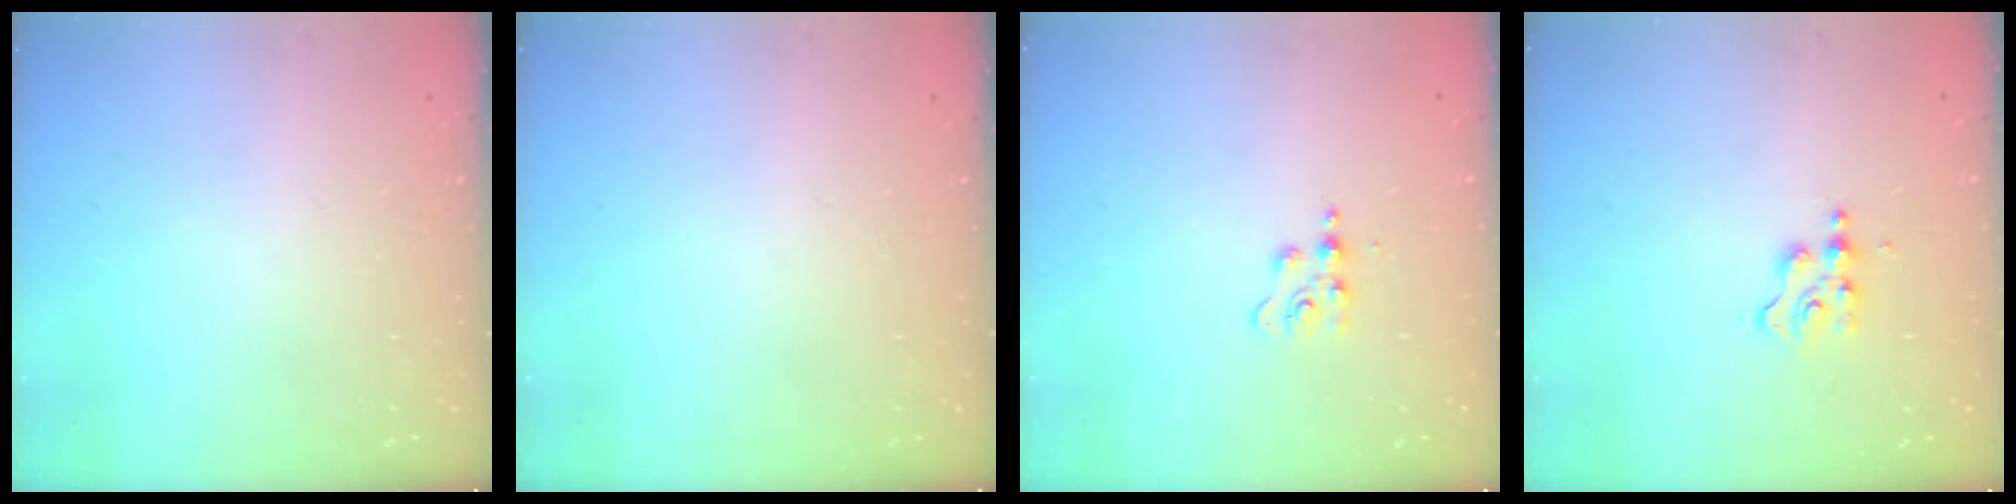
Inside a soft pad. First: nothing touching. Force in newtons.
{"total": 0.0}
{"total": 4.4, "press": 4.3, "slide": 0.7}
{"total": 2.6, "press": 2.6, "slide": 0.3}